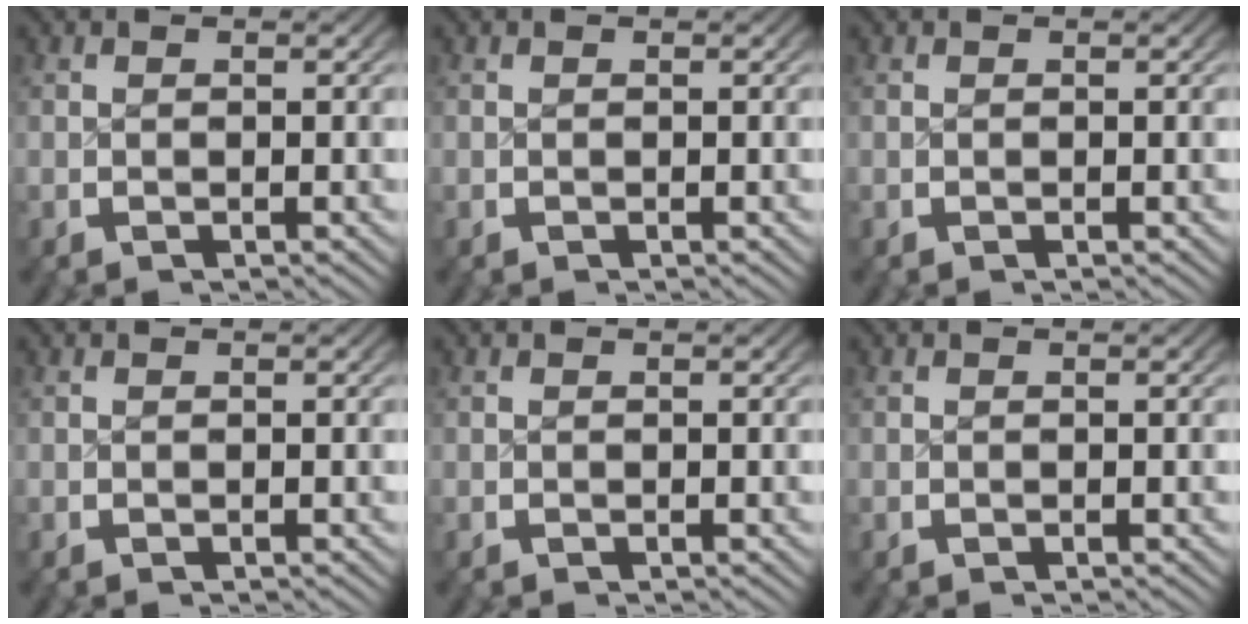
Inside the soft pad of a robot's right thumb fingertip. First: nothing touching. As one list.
[{"total": 0.0}, {"total": 0.0}, {"total": 0.0}, {"total": 0.0}, {"total": 0.0}]